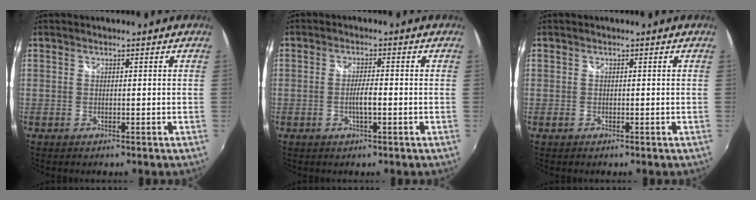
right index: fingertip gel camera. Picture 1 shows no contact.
{"total": 2.9, "force": [-0.9, 0.4, 2.8], "torque": [-0.051, -0.002, -0.017]}
{"total": 0.7, "force": [-0.4, 0.6, 0.1], "torque": [-0.003, -0.001, -0.007]}